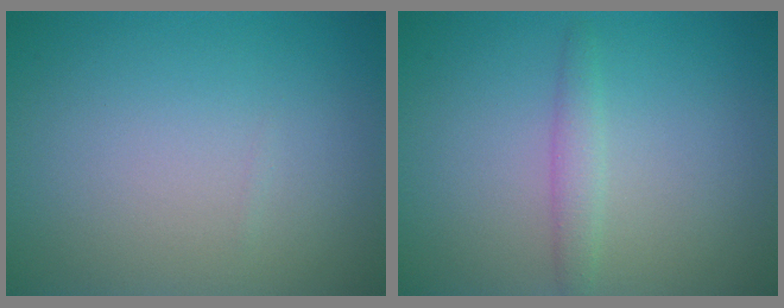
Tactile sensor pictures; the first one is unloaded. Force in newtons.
{"total": 1.5, "press": 1.5, "slide": 0.1}